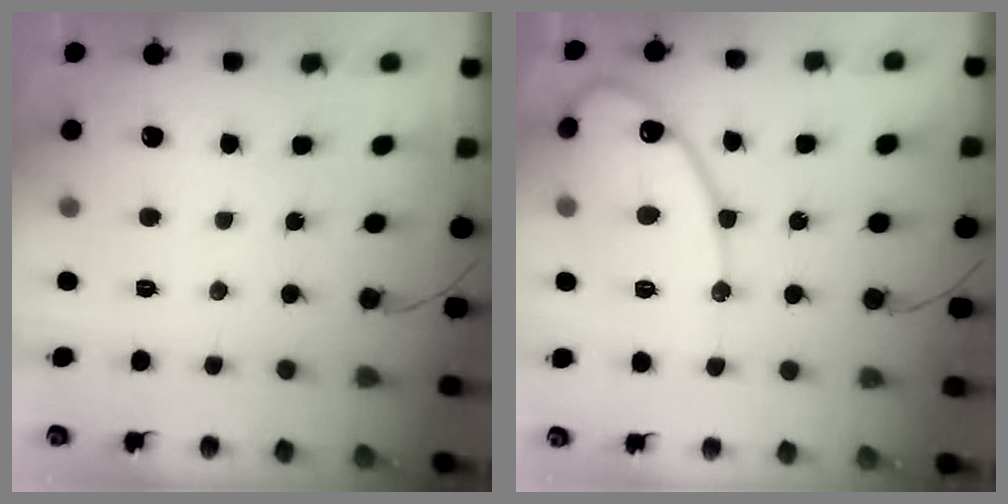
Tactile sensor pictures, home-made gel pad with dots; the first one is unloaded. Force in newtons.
{"total": 13.9, "press": 13.9, "slide": 1.2}